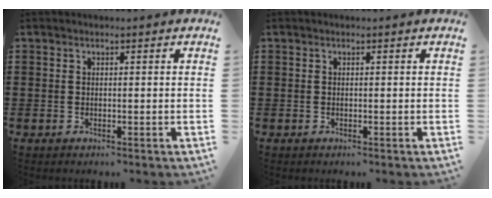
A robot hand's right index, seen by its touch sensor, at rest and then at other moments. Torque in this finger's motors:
{"motor_torque": [2.14, 0.00, -0.01, -0.01]}